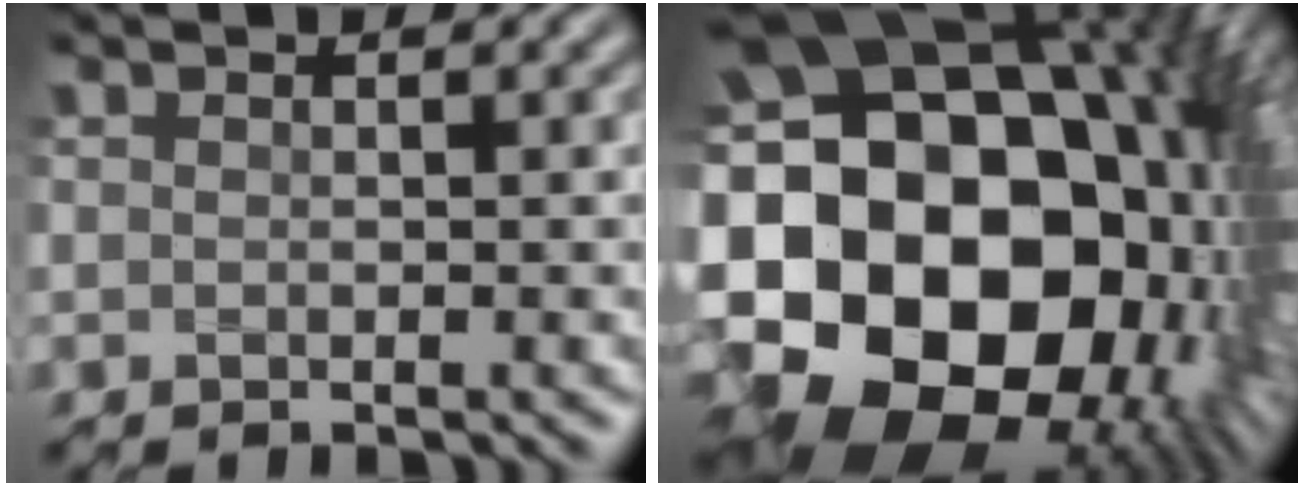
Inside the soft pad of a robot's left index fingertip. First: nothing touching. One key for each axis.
{"total": 23.3, "fx": -1.3, "fy": 17.5, "fz": 15.4, "tx": -0.279, "ty": -0.048, "tz": -0.039}